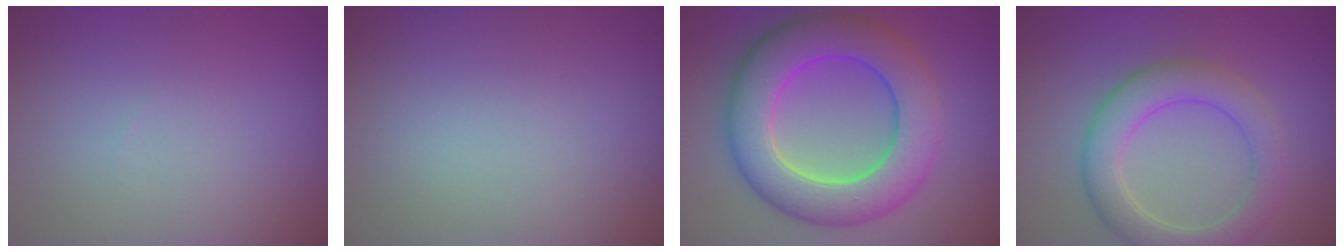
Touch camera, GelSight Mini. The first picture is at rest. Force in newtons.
{"total": 0.0}
{"total": 10.3, "press": 10.3, "slide": 0.3}
{"total": 5.3, "press": 5.3, "slide": 0.3}